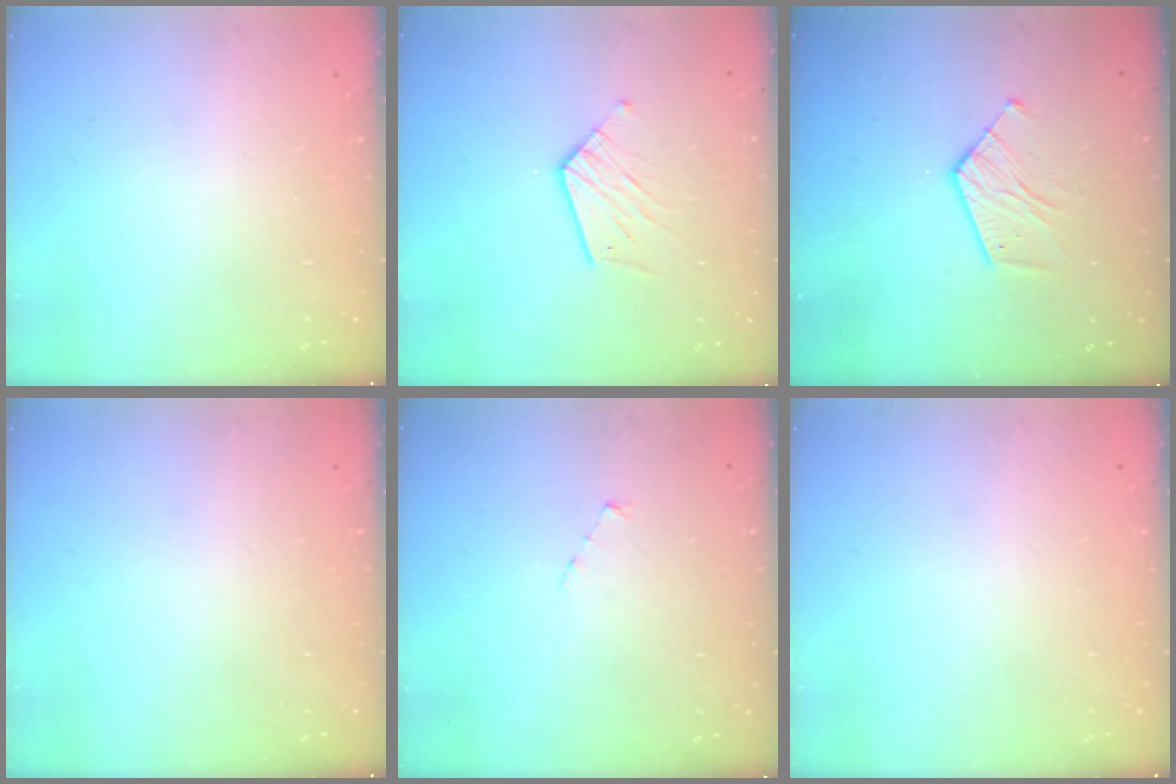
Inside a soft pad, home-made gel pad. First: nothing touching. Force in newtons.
{"total": 8.9, "press": 8.9, "slide": 0.5}
{"total": 8.7, "press": 8.7, "slide": 0.5}
{"total": 0.0}
{"total": 3.7, "press": 3.7, "slide": 0.3}
{"total": 0.0}